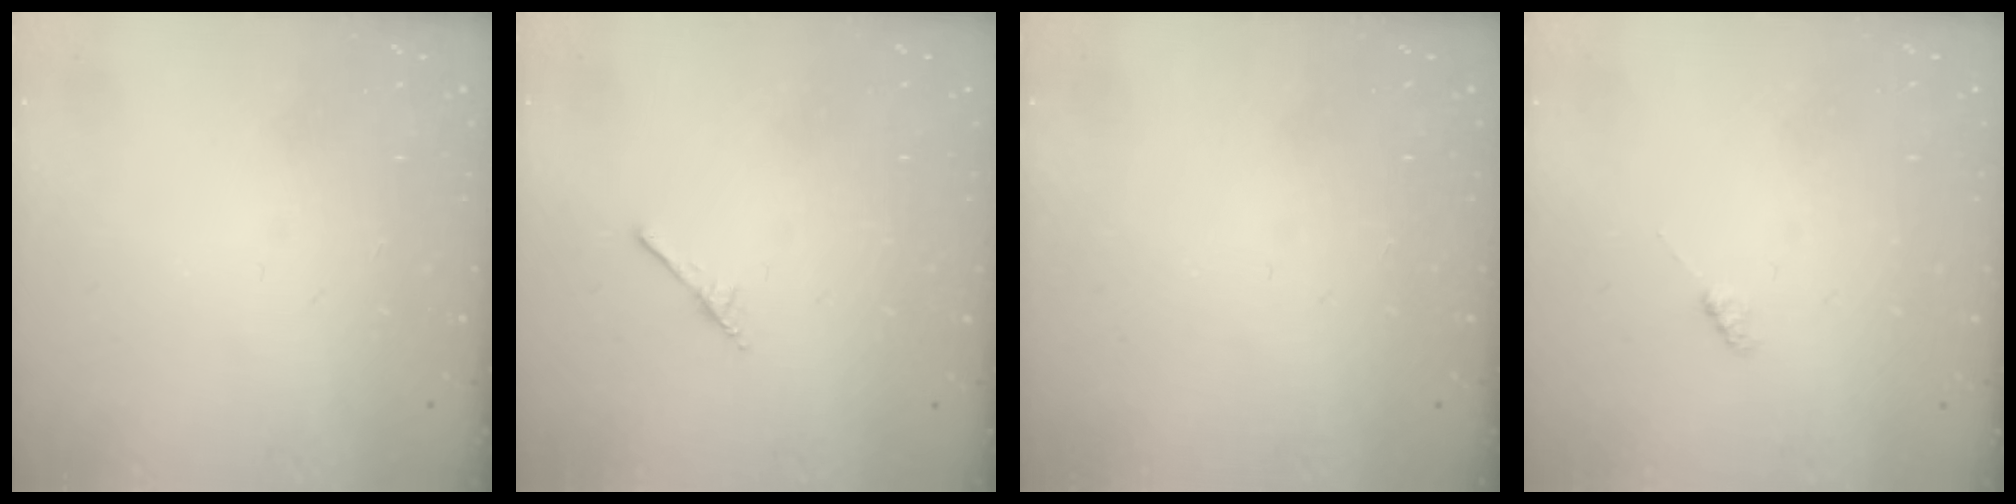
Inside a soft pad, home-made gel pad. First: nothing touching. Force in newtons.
{"total": 1.7, "press": 1.7, "slide": 0.1}
{"total": 0.0}
{"total": 1.9, "press": 1.9, "slide": 0.3}